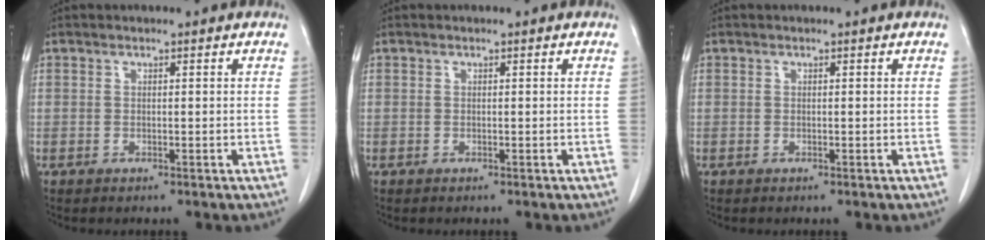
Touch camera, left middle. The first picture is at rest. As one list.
[{"total": 0.0}, {"total": 0.0}]